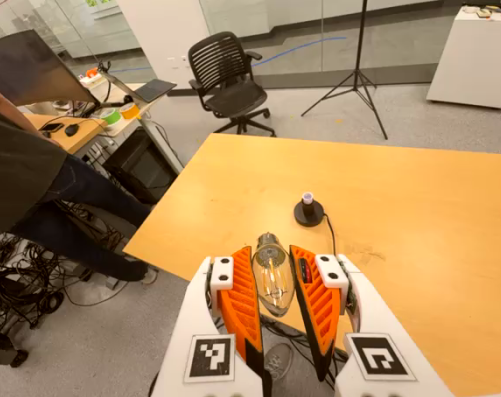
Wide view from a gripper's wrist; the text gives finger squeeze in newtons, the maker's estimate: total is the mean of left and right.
{"total": 11.2, "left": 10.6, "right": 11.8}